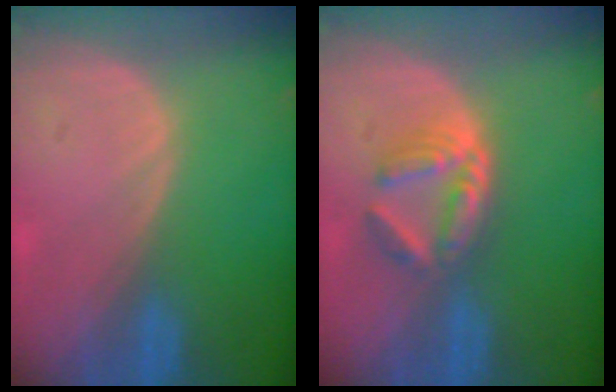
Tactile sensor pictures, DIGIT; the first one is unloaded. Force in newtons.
{"total": 6.1, "press": 5.3, "slide": 3.1}